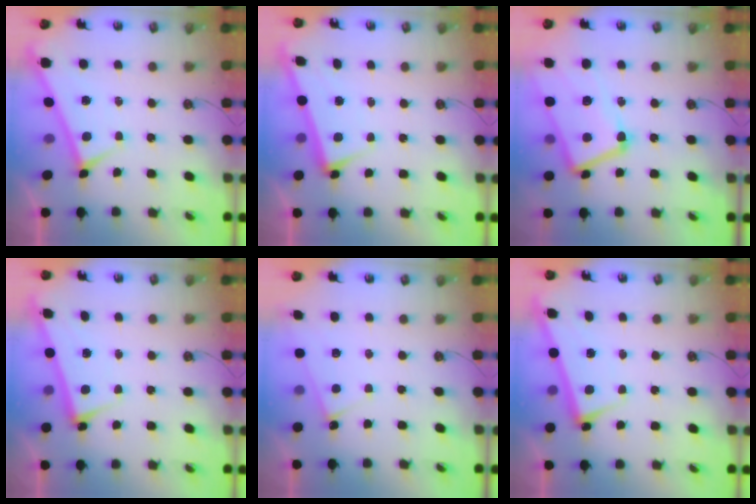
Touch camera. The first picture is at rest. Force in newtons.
{"total": 2.6, "press": 2.6, "slide": 0.6}
{"total": 11.9, "press": 11.6, "slide": 2.3}
{"total": 2.6, "press": 2.5, "slide": 0.7}
{"total": 1.3, "press": 1.3, "slide": 0.3}
{"total": 2.3, "press": 2.3, "slide": 0.5}